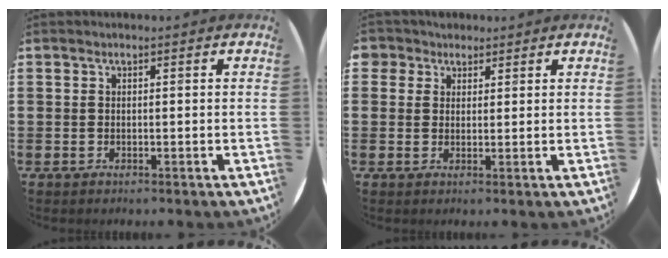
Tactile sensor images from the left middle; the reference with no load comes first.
{"total": 2.7, "force": [2.1, 1.8, -0.1], "torque": [0.001, 0.006, 0.039]}